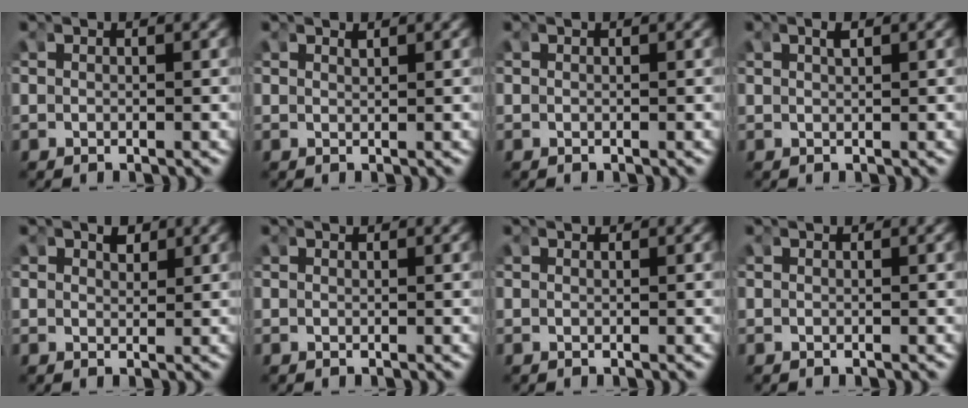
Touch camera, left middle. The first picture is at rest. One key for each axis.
{"total": 0.8, "fx": 0.5, "fy": -0.6, "fz": 0.0, "tx": 0.000, "ty": -0.003, "tz": 0.011}
{"total": 0.0}
{"total": 0.8, "fx": 0.4, "fy": -0.4, "fz": 0.5, "tx": -0.006, "ty": 0.005, "tz": 0.008}
{"total": 1.3, "fx": 1.0, "fy": 0.5, "fz": 0.6, "tx": -0.012, "ty": -0.007, "tz": 0.021}
{"total": 0.0}
{"total": 0.0}
{"total": 0.0}